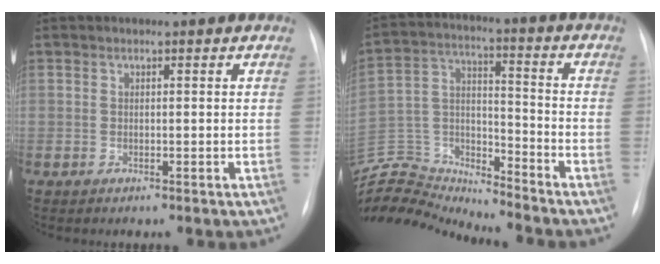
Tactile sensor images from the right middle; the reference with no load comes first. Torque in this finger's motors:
{"motor_torque": [0.94, -1.19, 0.16, 0.13]}